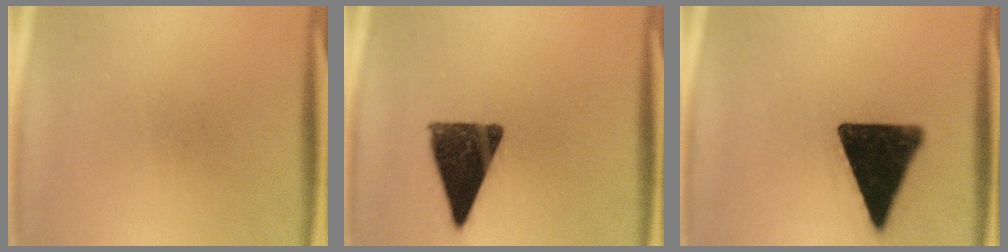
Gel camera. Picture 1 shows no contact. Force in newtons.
{"total": 12.8}
{"total": 16.6}